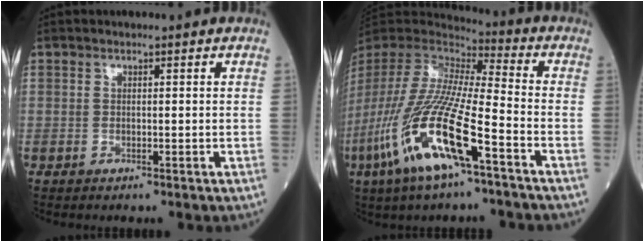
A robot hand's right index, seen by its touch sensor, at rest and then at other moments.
{"total": 20.3, "force": [-9.3, 2.9, 17.8], "torque": [-0.414, -0.051, -0.183]}